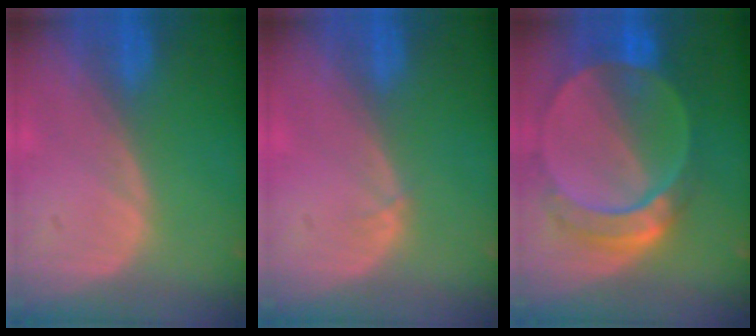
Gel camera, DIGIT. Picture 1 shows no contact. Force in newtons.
{"total": 0.6, "press": 0.4, "slide": 0.3}
{"total": 9.7, "press": 8.4, "slide": 4.8}